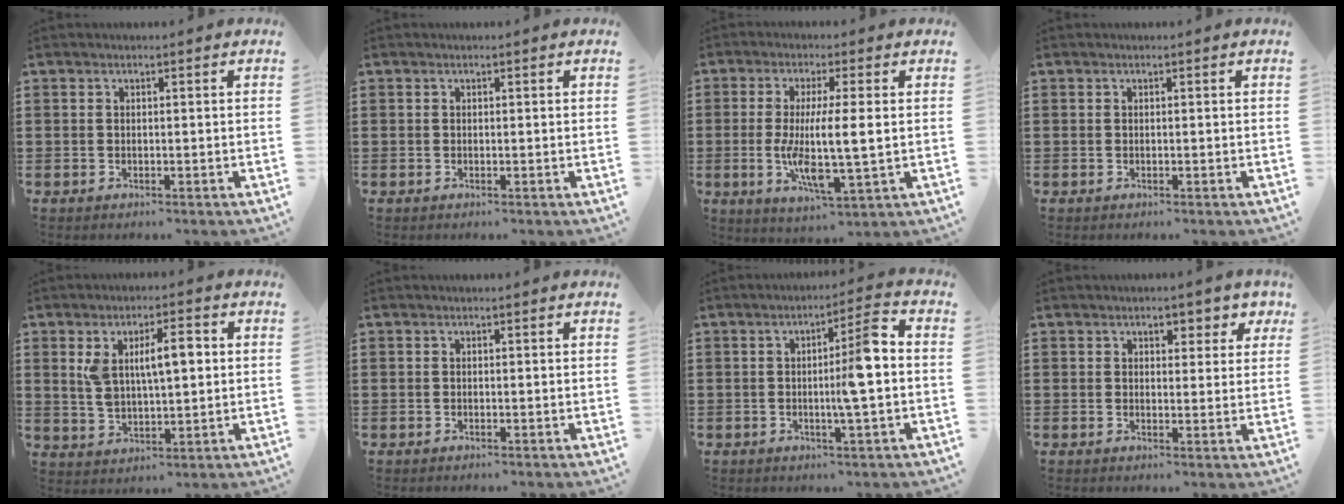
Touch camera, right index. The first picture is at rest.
{"total": 0.0}
{"total": 8.6, "force": [-0.1, 1.6, 8.4], "torque": [-0.165, -0.011, -0.003]}
{"total": 0.0}
{"total": 7.8, "force": [2.1, 3.2, 6.8], "torque": [-0.131, 0.008, 0.032]}
{"total": 0.0}
{"total": 6.8, "force": [-0.5, 0.2, 6.8], "torque": [-0.103, -0.008, -0.017]}
{"total": 3.1, "force": [1.9, 1.8, 1.6], "torque": [-0.024, 0.005, 0.027]}